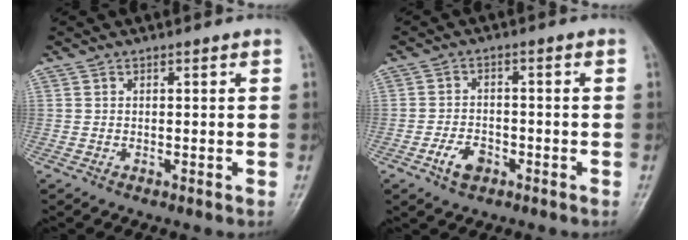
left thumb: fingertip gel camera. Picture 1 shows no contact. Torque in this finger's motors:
{"motor_torque": [-0.09, 1.19, 0.32, 0.12, 0.01]}